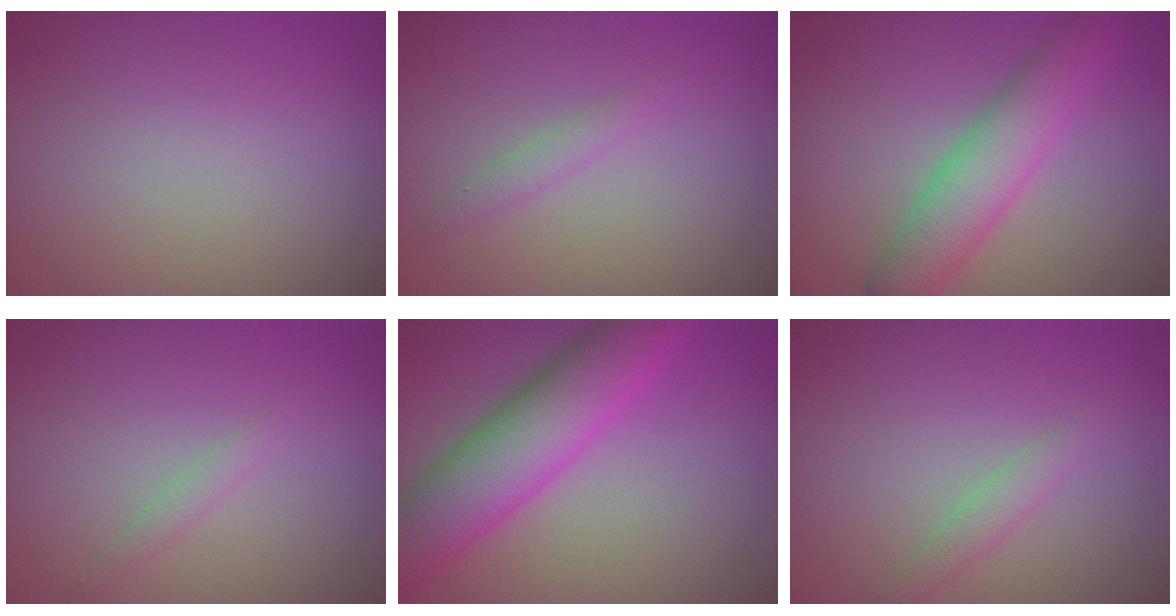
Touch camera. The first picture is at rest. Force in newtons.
{"total": 1.2, "press": 1.2, "slide": 0.1}
{"total": 5.4, "press": 5.4, "slide": 0.3}
{"total": 1.0, "press": 1.0, "slide": 0.0}
{"total": 8.5, "press": 8.5, "slide": 0.4}
{"total": 1.6, "press": 1.6, "slide": 0.2}